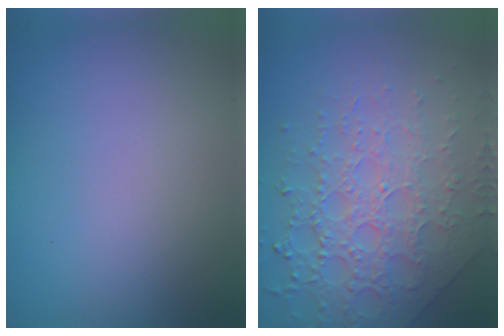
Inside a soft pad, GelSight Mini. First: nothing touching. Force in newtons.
{"total": 7.8, "press": 5.6, "slide": 5.5}